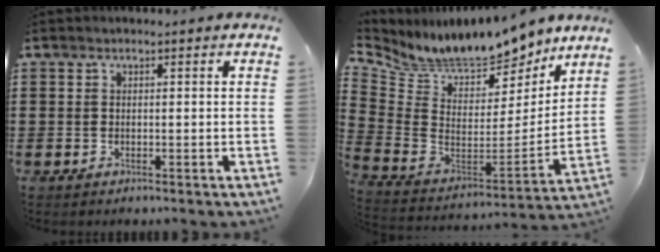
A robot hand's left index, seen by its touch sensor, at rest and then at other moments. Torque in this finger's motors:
{"motor_torque": [2.14, 0.00, 0.28, 0.06]}